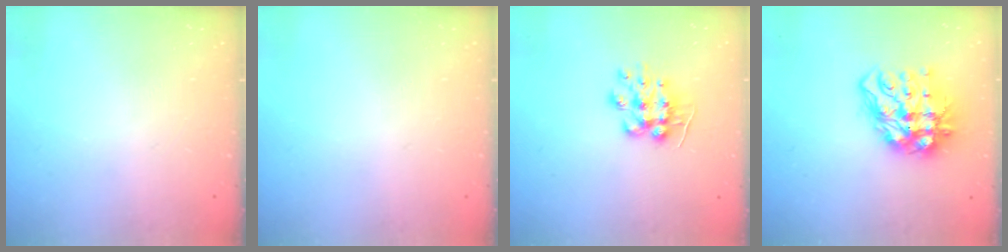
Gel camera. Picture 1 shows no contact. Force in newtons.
{"total": 0.0}
{"total": 9.2, "press": 9.2, "slide": 0.2}
{"total": 15.5, "press": 15.4, "slide": 1.7}